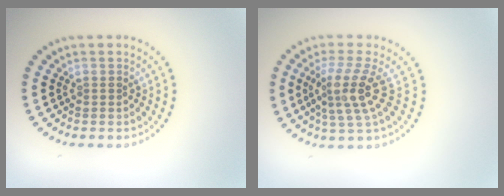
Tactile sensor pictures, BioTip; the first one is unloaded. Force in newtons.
{"total": 3.9, "press": 2.7, "slide": 2.7}